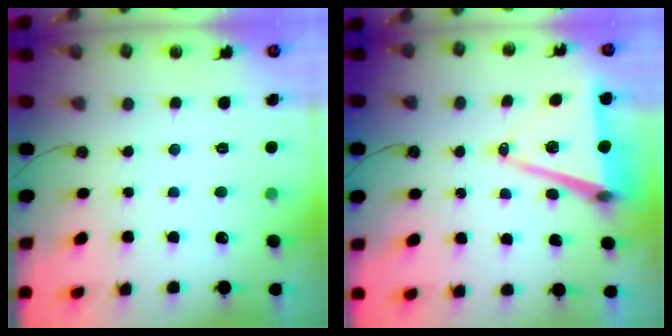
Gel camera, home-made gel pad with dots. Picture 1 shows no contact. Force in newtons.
{"total": 11.2, "press": 10.4, "slide": 4.0}